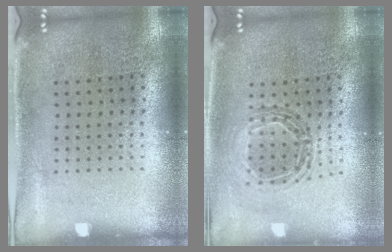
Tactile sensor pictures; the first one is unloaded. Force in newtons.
{"total": 0.8, "press": 0.8, "slide": 0.1}